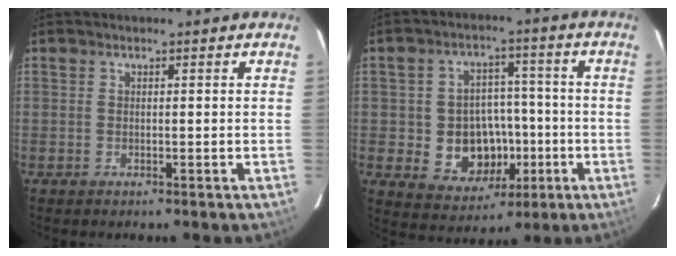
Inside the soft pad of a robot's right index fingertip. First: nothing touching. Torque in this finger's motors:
{"motor_torque": [0.24, 0.05, 0.05, 0.04]}